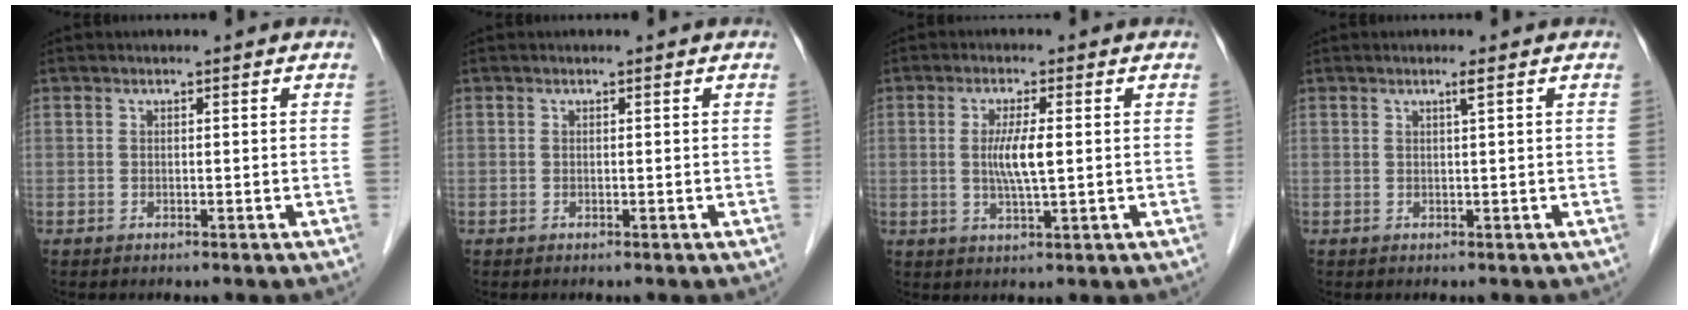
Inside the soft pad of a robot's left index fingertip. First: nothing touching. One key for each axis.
{"total": 0.0}
{"total": 4.7, "fx": 0.2, "fy": 0.4, "fz": 4.7, "tx": -0.092, "ty": -0.007, "tz": 0.004}
{"total": 0.9, "fx": 0.4, "fy": -0.3, "fz": 0.8, "tx": -0.021, "ty": -0.002, "tz": 0.011}